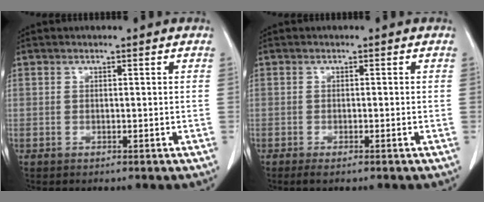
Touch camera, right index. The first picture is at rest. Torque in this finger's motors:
{"motor_torque": [0.10, -0.08, 0.06, 0.02]}